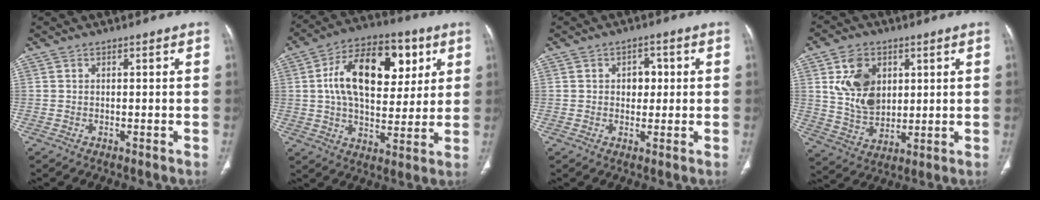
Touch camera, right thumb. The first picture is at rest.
{"total": 20.4, "force": [5.4, 11.8, 15.7], "torque": [-0.221, 0.004, 0.081]}
{"total": 3.8, "force": [0.5, 2.9, 2.4], "torque": [-0.011, 0.004, 0.004]}
{"total": 12.2, "force": [3.6, 8.8, 7.7], "torque": [-0.110, -0.020, 0.076]}